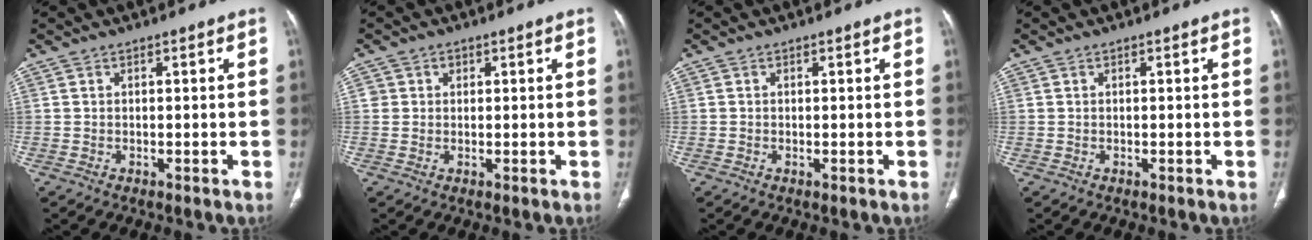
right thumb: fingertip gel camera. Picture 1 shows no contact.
{"total": 1.9, "force": [0.6, 1.8, 0.3], "torque": [0.012, 0.001, 0.005]}
{"total": 0.0}
{"total": 0.0}